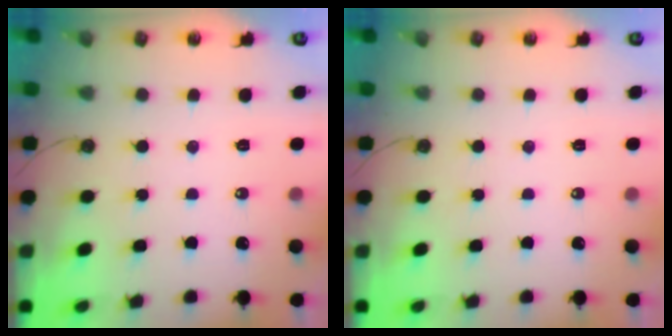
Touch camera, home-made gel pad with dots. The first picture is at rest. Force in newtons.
{"total": 0.0}